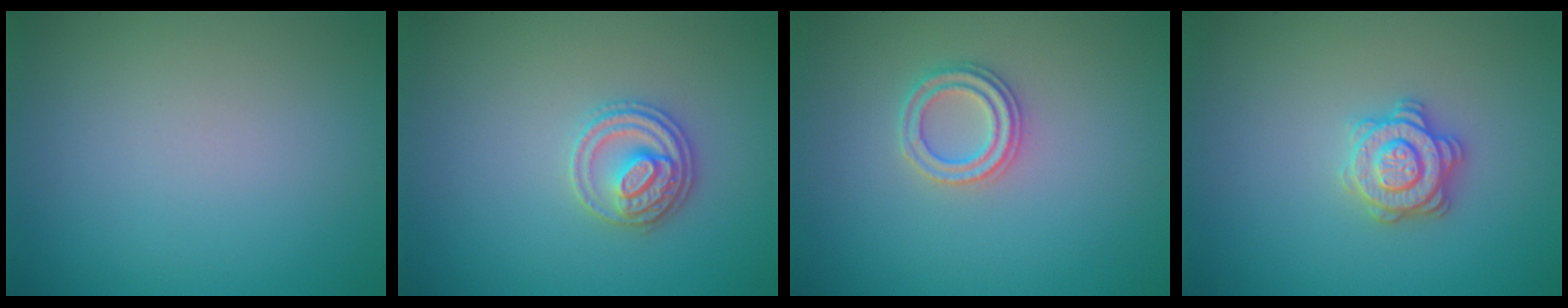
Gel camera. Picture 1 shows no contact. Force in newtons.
{"total": 2.8, "press": 2.7, "slide": 0.5}
{"total": 2.3, "press": 2.2, "slide": 0.5}
{"total": 2.9, "press": 2.9, "slide": 0.4}